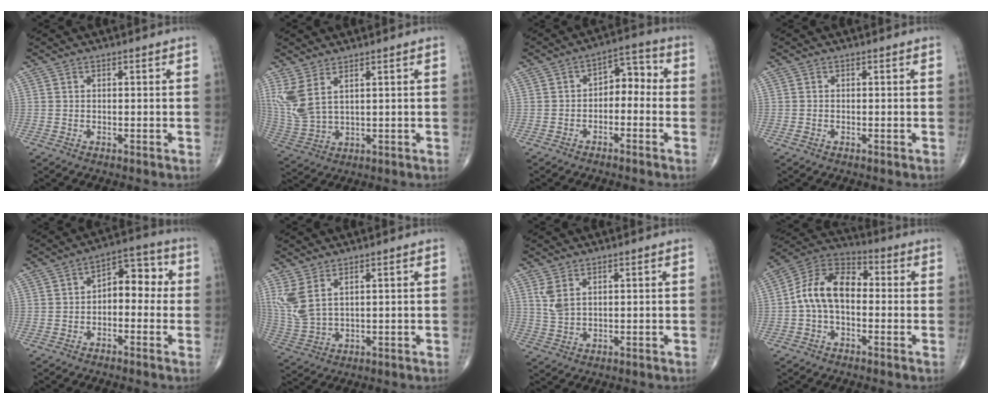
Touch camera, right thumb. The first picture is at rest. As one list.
[{"total": 7.9, "force": [3.8, 3.2, 6.2], "torque": [-0.154, -0.016, 0.090]}, {"total": 6.0, "force": [-1.2, 3.9, 4.4], "torque": [-0.039, 0.043, -0.032]}, {"total": 0.6, "force": [-0.2, 0.4, 0.4], "torque": [-0.012, 0.001, -0.003]}, {"total": 7.7, "force": [-0.3, 4.8, 6.0], "torque": [-0.050, 0.037, -0.020]}, {"total": 6.9, "force": [3.4, 2.8, 5.3], "torque": [-0.132, -0.014, 0.082]}, {"total": 3.5, "force": [1.7, 1.6, 2.5], "torque": [-0.054, -0.003, 0.044]}, {"total": 11.7, "force": [-0.6, 7.4, 9.0], "torque": [-0.152, 0.035, -0.026]}]